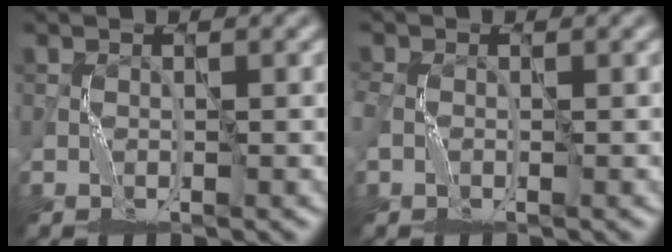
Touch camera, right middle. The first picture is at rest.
{"total": 1.4, "force": [-0.1, 1.1, 0.9], "torque": [-0.028, 0.000, -0.008]}